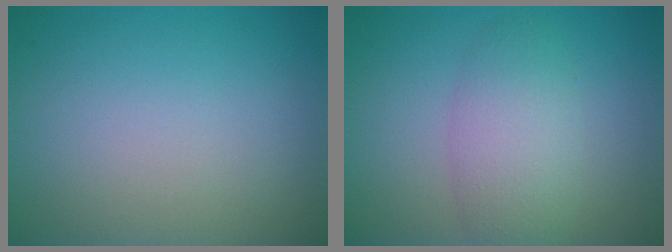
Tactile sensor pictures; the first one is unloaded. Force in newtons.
{"total": 4.0, "press": 4.0, "slide": 0.1}